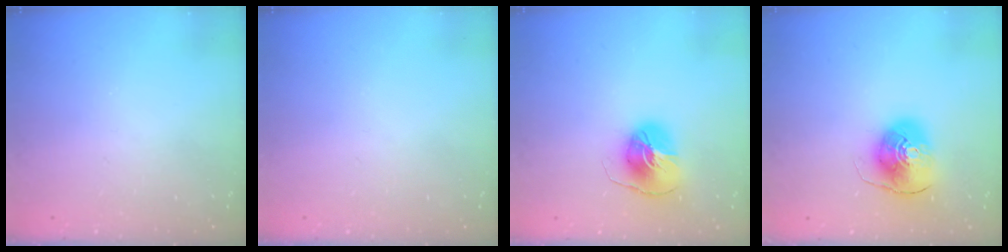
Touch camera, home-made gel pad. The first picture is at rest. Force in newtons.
{"total": 0.0}
{"total": 8.5, "press": 8.5, "slide": 0.2}
{"total": 10.2, "press": 10.1, "slide": 1.5}